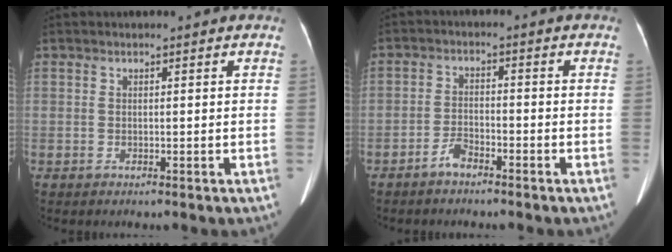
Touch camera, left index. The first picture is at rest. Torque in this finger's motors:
{"motor_torque": [0.02, 0.07, -0.03, 0.00]}